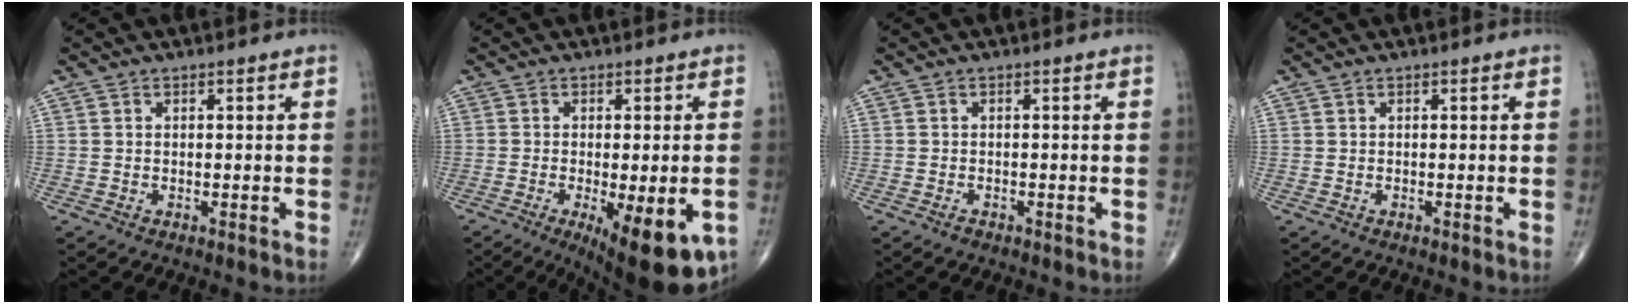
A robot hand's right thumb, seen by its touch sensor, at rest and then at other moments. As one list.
[{"total": 14.9, "force": [-6.2, 4.9, 12.6], "torque": [-0.142, -0.009, -0.076]}, {"total": 0.6, "force": [-0.5, 0.2, 0.2], "torque": [-0.001, 0.001, -0.010]}, {"total": 0.0}]